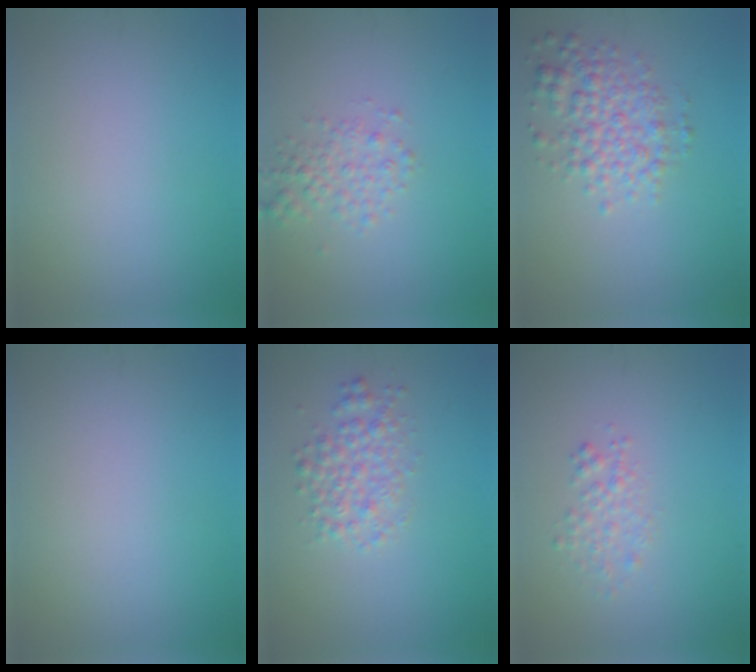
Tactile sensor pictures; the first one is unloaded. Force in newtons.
{"total": 2.2, "press": 2.2, "slide": 0.1}
{"total": 3.8, "press": 3.8, "slide": 0.1}
{"total": 0.0}
{"total": 2.8, "press": 2.8, "slide": 0.1}
{"total": 1.6, "press": 1.6, "slide": 0.1}